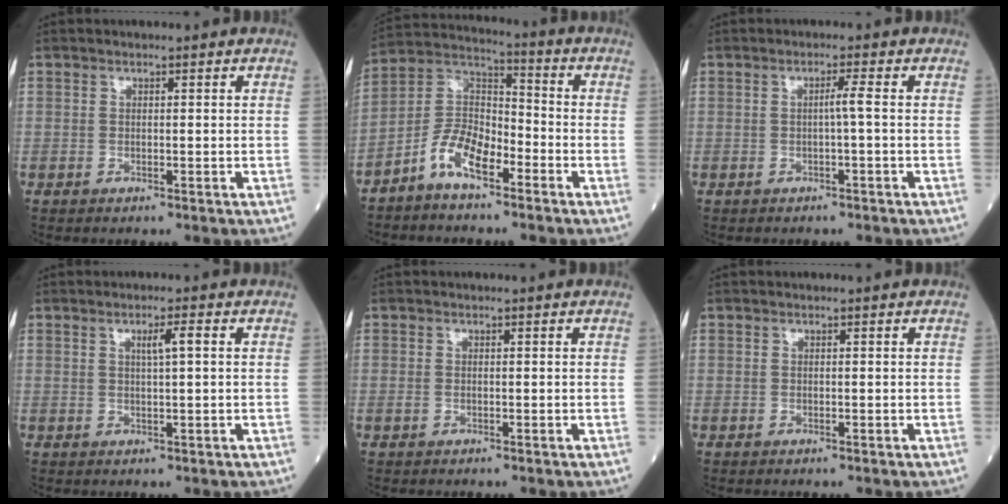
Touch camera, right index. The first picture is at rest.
{"total": 8.6, "force": [-5.1, 3.7, 5.9], "torque": [-0.121, 0.016, -0.105]}
{"total": 1.6, "force": [-0.1, -0.6, 1.5], "torque": [-0.025, 0.002, -0.003]}
{"total": 2.5, "force": [0.7, -0.1, 2.4], "torque": [-0.041, 0.002, 0.012]}
{"total": 0.0}
{"total": 0.0}